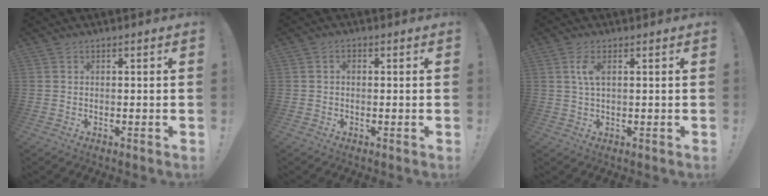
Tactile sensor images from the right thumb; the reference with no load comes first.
{"total": 1.4, "force": [-0.4, 1.0, 1.0], "torque": [-0.020, 0.007, -0.006]}
{"total": 4.2, "force": [1.3, 1.4, 3.7], "torque": [-0.075, -0.002, 0.018]}